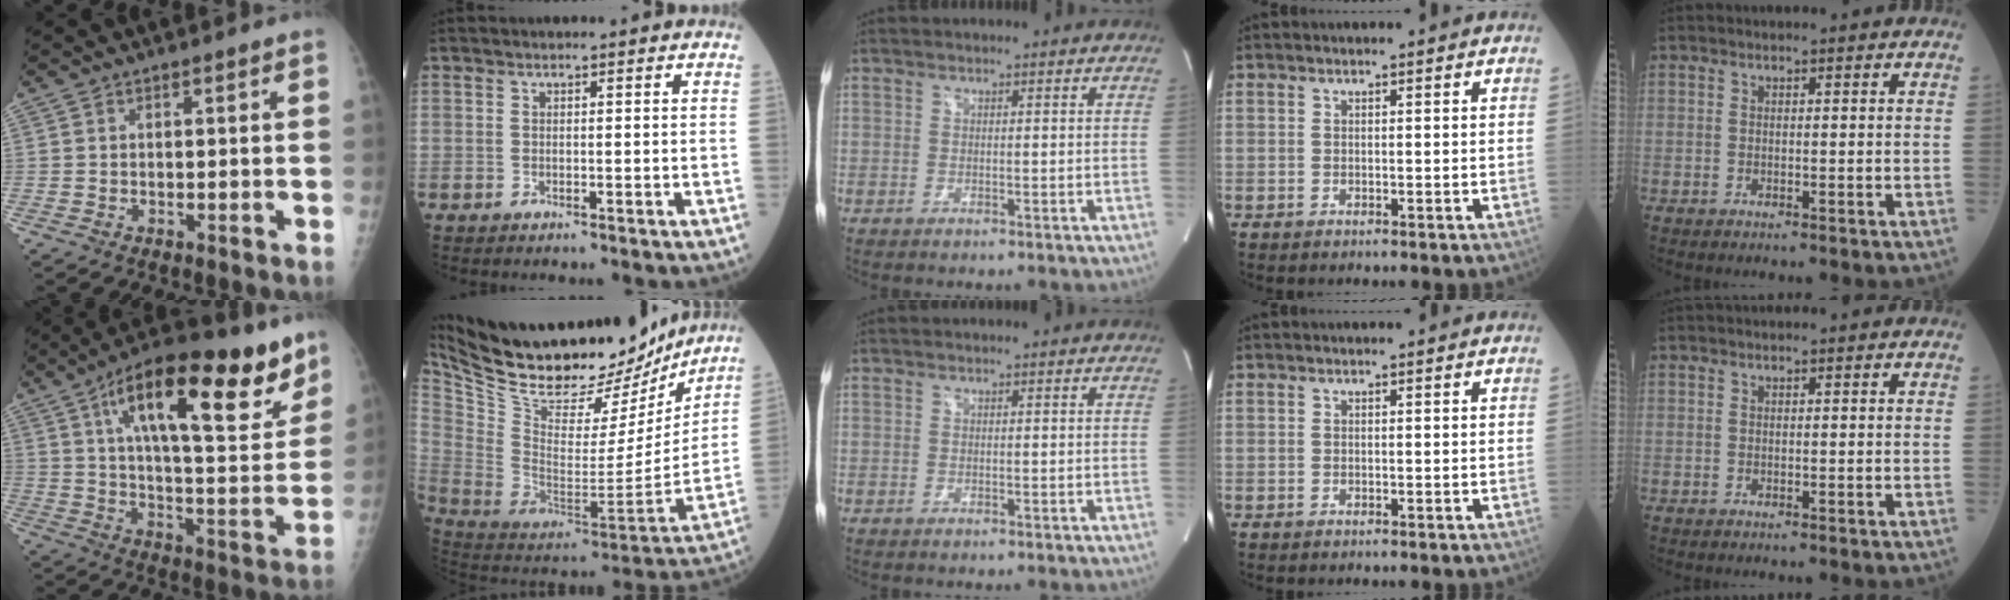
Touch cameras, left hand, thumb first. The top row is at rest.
{"thumb": {"total": 26.0, "force": [13.7, 9.1, 20.2], "torque": [-0.276, -0.027, 0.214]}, "index": {"total": 28.7, "force": [24.6, 8.5, 12.1], "torque": [-0.218, -0.025, 0.374]}}